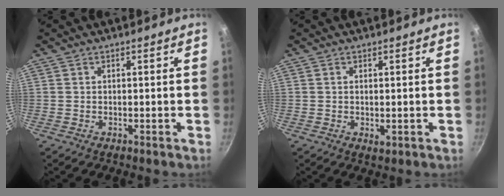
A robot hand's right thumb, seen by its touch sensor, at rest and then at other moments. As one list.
[{"total": 1.5, "force": [0.0, 0.7, 1.4], "torque": [-0.023, -0.005, 0.001]}]